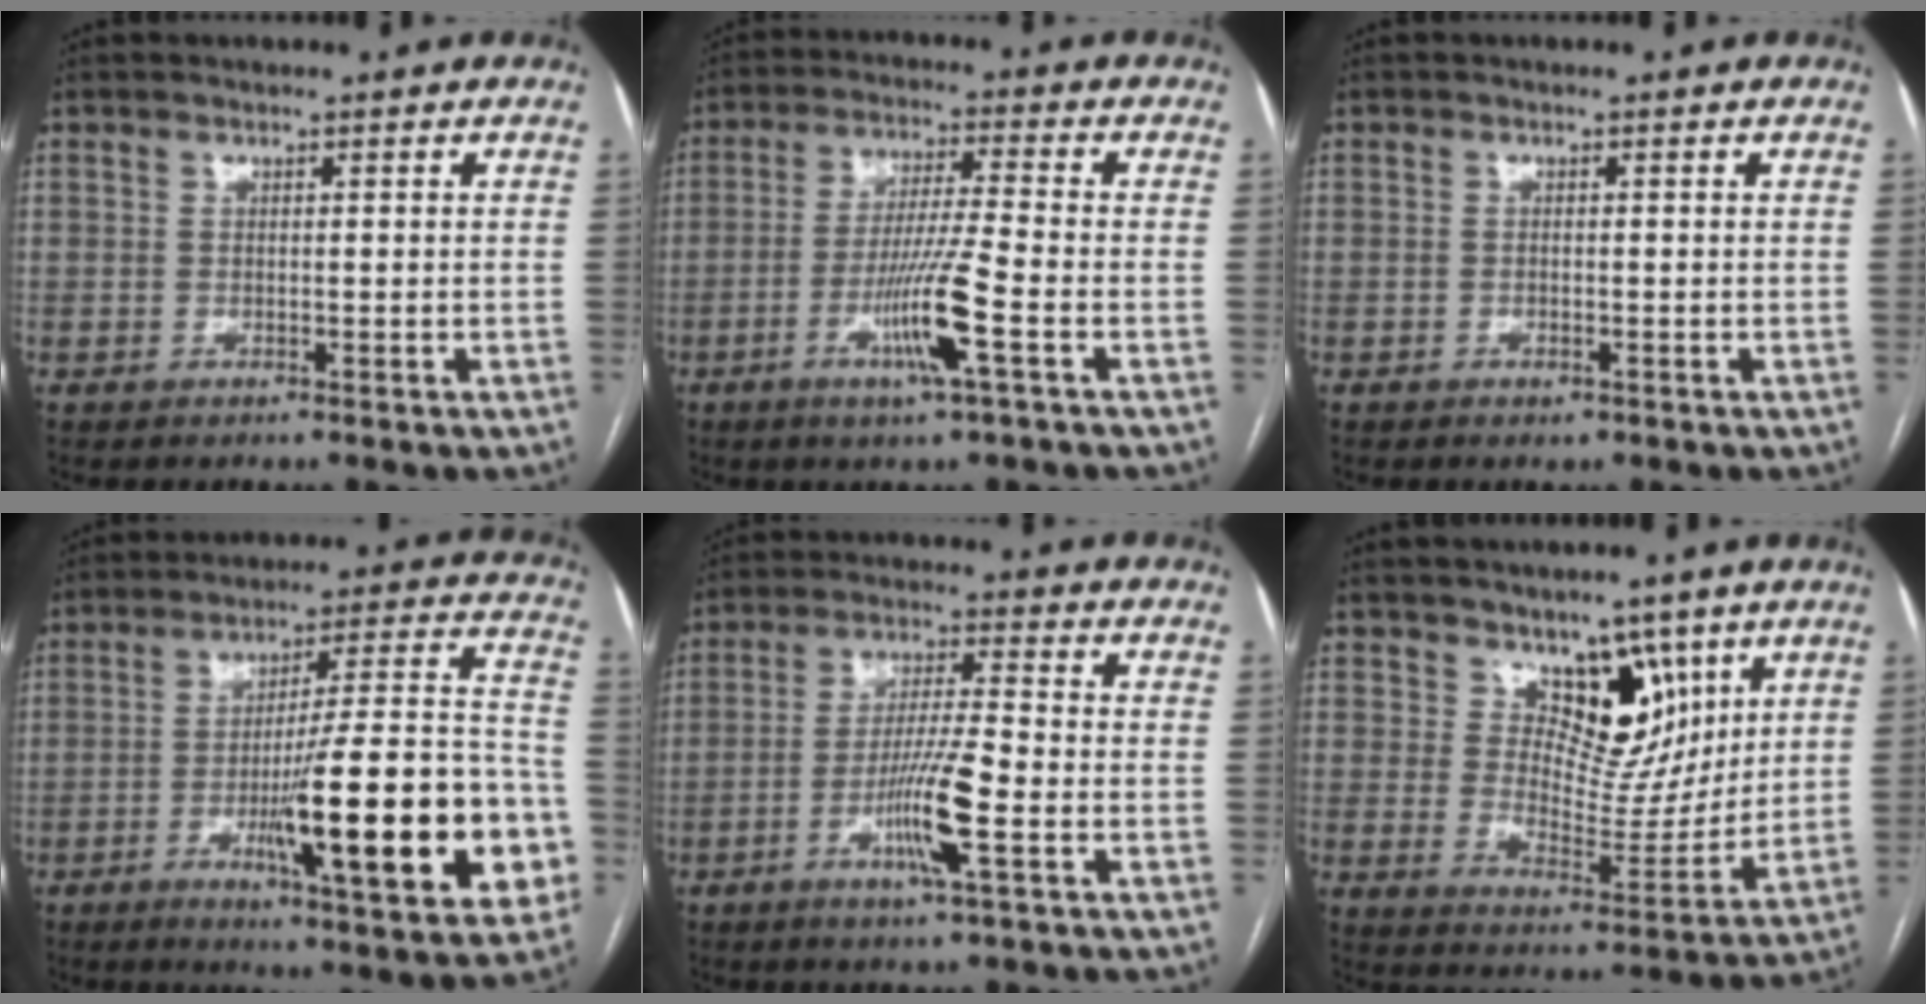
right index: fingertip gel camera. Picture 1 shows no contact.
{"total": 9.2, "force": [-3.5, -0.7, 8.5], "torque": [-0.162, -0.011, -0.068]}
{"total": 0.9, "force": [-0.6, 0.4, 0.6], "torque": [-0.011, -0.001, -0.004]}
{"total": 22.3, "force": [-6.7, 2.8, 21.1], "torque": [-0.267, 0.006, -0.093]}
{"total": 8.8, "force": [-3.2, -0.1, 8.2], "torque": [-0.155, -0.007, -0.061]}
{"total": 8.9, "force": [5.5, 5.2, 4.7], "torque": [-0.061, -0.006, 0.098]}